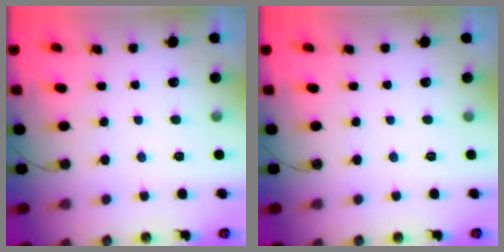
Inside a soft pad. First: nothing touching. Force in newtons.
{"total": 0.0}